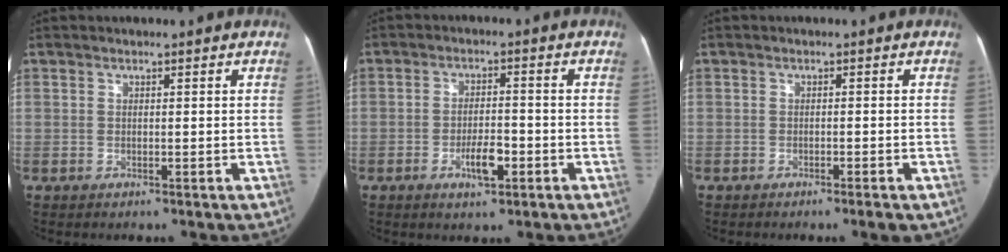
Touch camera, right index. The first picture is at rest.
{"total": 5.0, "force": [-2.1, 1.7, 4.2], "torque": [-0.074, 0.000, -0.033]}
{"total": 2.1, "force": [-1.5, 0.1, 1.6], "torque": [-0.022, -0.003, -0.018]}